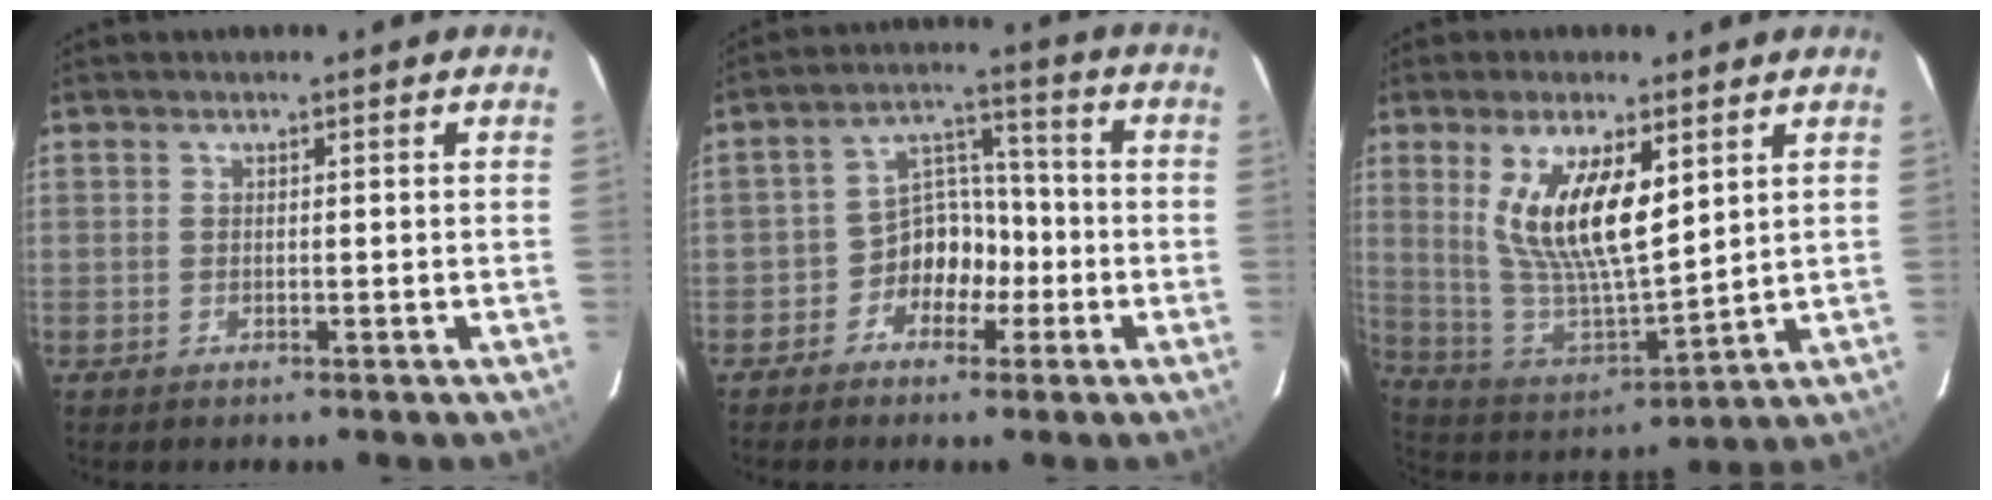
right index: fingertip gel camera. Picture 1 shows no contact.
{"total": 7.1, "force": [-3.4, 5.6, 2.6], "torque": [-0.036, 0.034, -0.059]}
{"total": 15.2, "force": [5.9, 5.1, 13.1], "torque": [-0.254, -0.006, 0.127]}